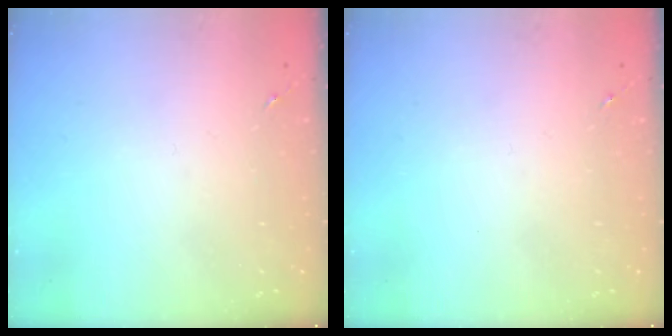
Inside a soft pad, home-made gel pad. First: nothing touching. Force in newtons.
{"total": 0.0}